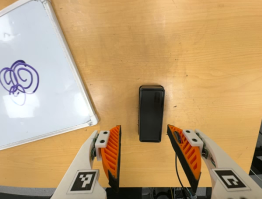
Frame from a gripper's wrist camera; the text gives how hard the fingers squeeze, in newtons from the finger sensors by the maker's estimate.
{"total": 0.0}